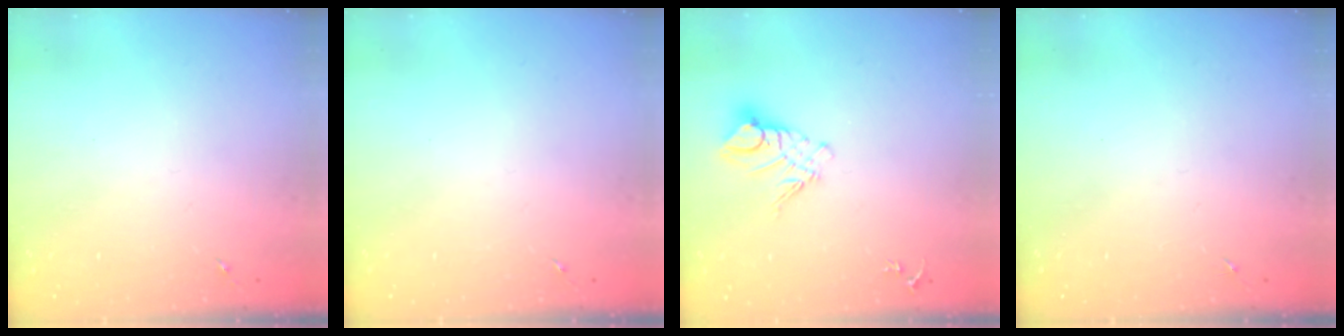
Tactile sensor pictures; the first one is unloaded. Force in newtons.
{"total": 0.0}
{"total": 10.6, "press": 10.5, "slide": 0.7}
{"total": 0.0}